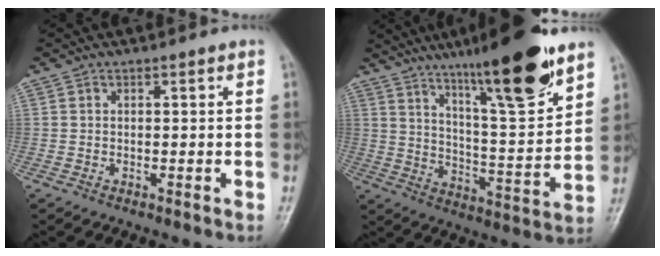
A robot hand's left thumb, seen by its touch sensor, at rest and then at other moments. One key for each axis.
{"total": 19.8, "fx": 13.4, "fy": 2.5, "fz": 14.3, "tx": -0.199, "ty": -0.072, "tz": 0.217}